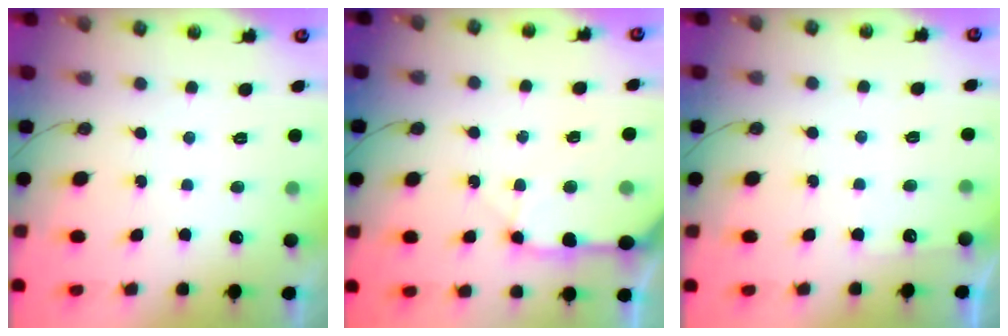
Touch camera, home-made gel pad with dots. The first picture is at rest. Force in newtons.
{"total": 12.3, "press": 12.1, "slide": 1.8}
{"total": 4.0, "press": 4.0, "slide": 0.6}